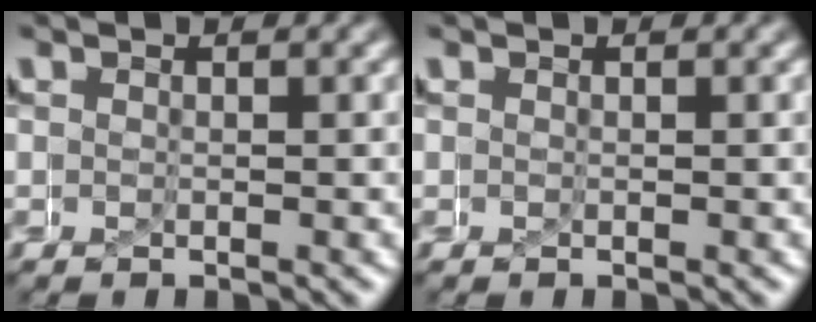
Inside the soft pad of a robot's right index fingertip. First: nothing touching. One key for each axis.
{"total": 0.0}